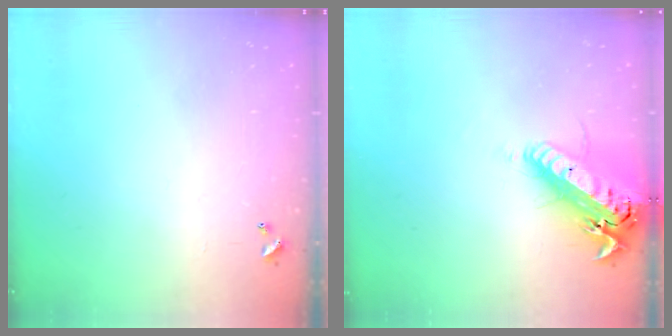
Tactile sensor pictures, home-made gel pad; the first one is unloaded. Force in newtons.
{"total": 19.3, "press": 18.8, "slide": 4.3}